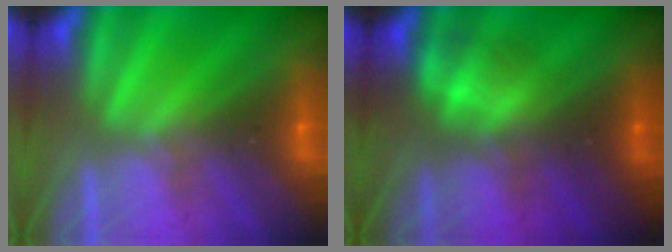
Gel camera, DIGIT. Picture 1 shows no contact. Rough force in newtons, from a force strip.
{"total": 2.3}